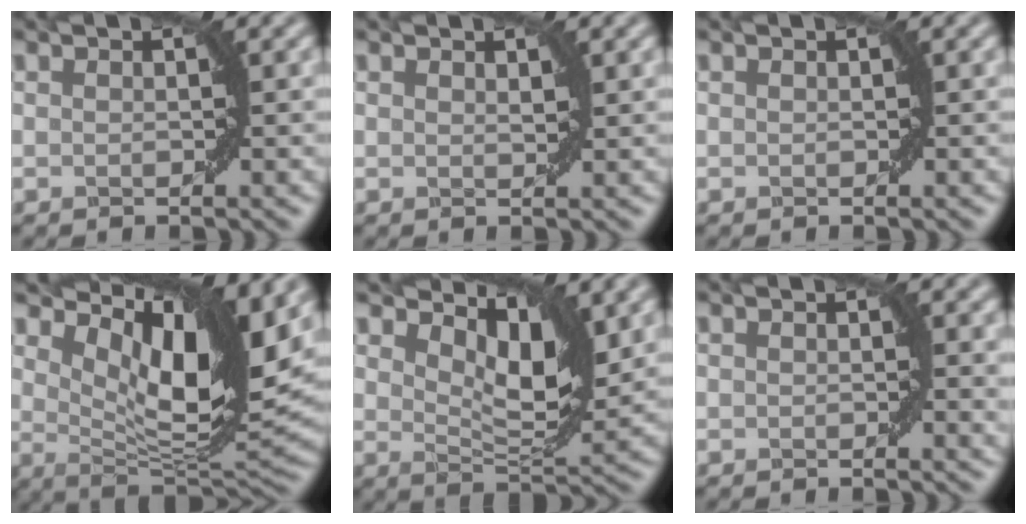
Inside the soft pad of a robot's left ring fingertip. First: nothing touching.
{"total": 0.6, "force": [0.6, 0.1, 0.2], "torque": [-0.004, -0.002, 0.012]}
{"total": 0.0}
{"total": 12.2, "force": [5.6, 4.2, 10.0], "torque": [-0.157, 0.000, 0.103]}
{"total": 6.0, "force": [3.1, 2.5, 4.5], "torque": [-0.074, -0.011, 0.047]}
{"total": 1.3, "force": [0.4, 0.2, 1.2], "torque": [-0.008, -0.004, 0.007]}